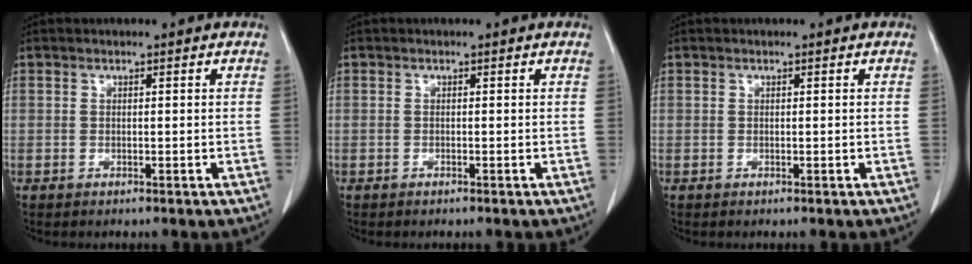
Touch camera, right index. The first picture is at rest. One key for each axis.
{"total": 0.0}
{"total": 0.0}